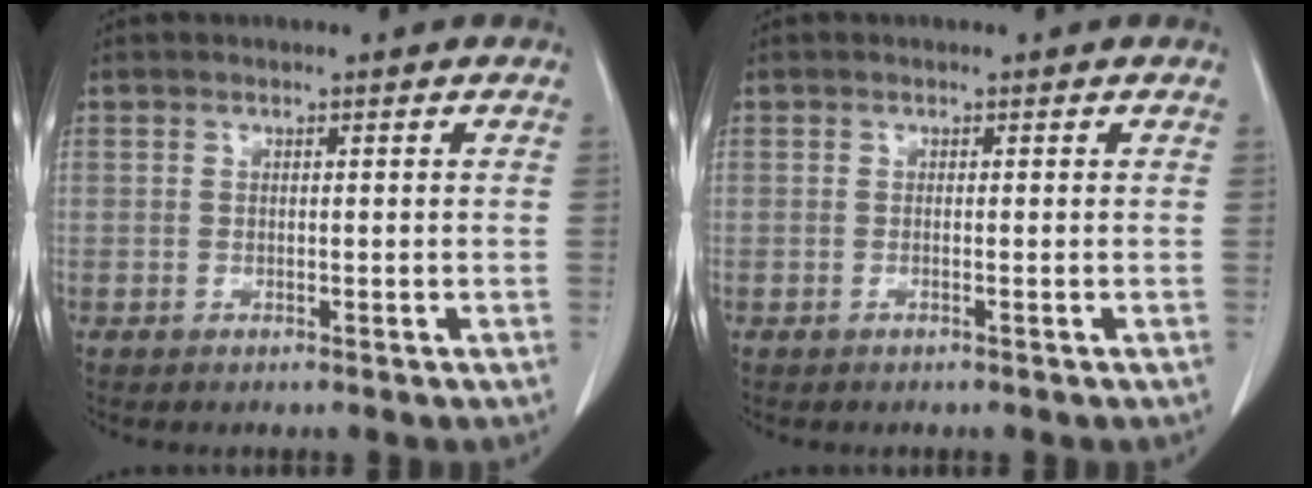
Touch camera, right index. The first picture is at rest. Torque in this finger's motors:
{"motor_torque": [0.00, 0.00, 0.00, 0.00]}